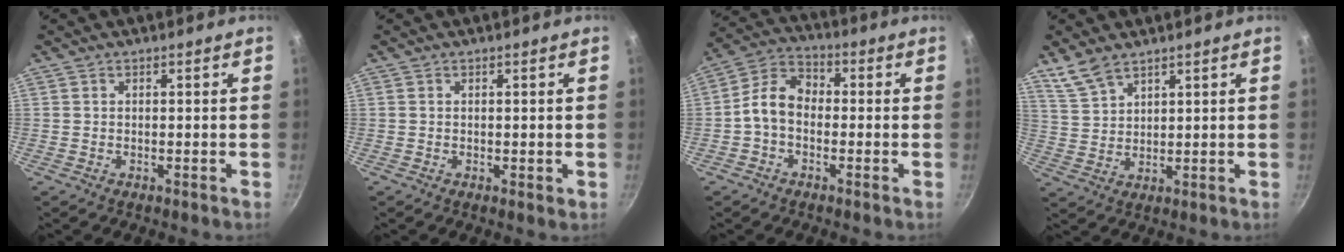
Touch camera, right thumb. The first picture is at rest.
{"total": 0.6, "force": [-0.1, 0.2, 0.5], "torque": [-0.005, -0.002, -0.001]}
{"total": 7.8, "force": [-1.4, 5.7, 5.2], "torque": [-0.079, 0.032, -0.045]}
{"total": 5.8, "force": [4.6, 2.6, 2.6], "torque": [-0.046, -0.010, 0.104]}